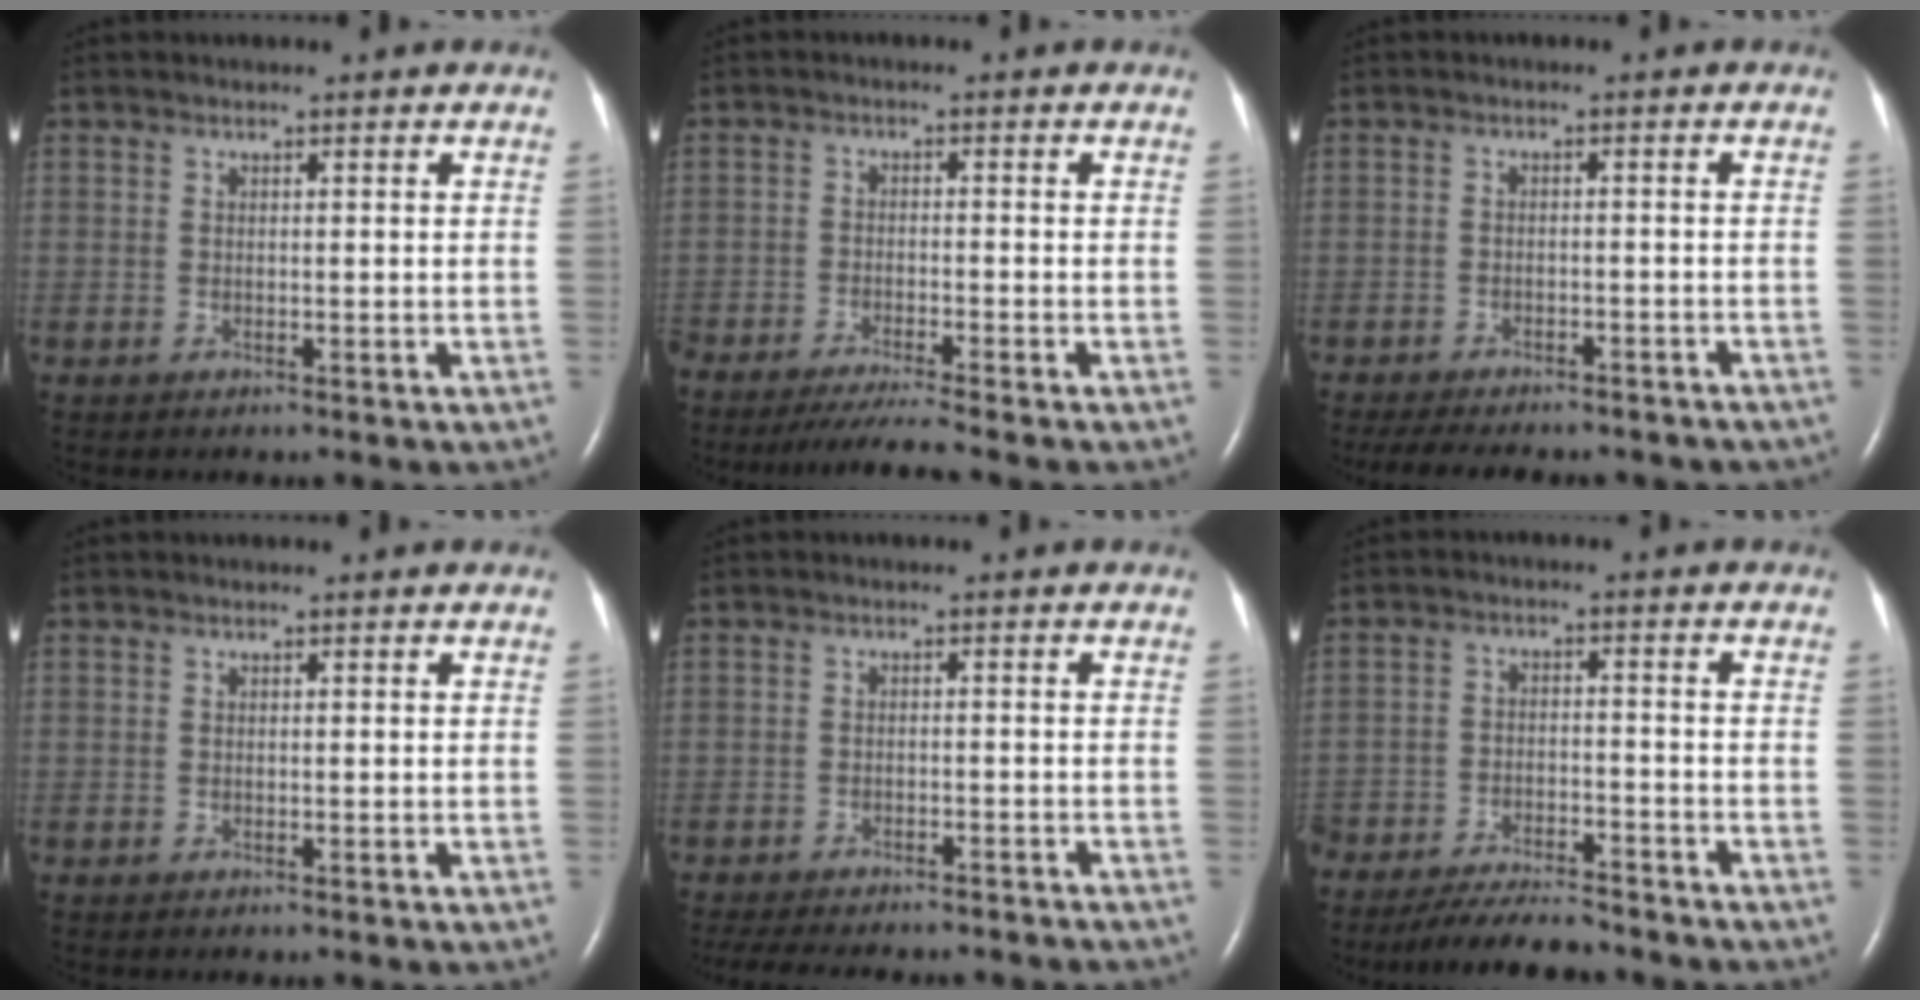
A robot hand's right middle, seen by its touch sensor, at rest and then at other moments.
{"total": 6.8, "force": [-5.9, -1.3, 3.1], "torque": [-0.041, -0.025, -0.099]}
{"total": 16.3, "force": [-13.9, 5.0, 6.9], "torque": [-0.148, -0.012, -0.174]}
{"total": 0.0}
{"total": 16.1, "force": [-14.2, 3.6, 6.6], "torque": [-0.141, -0.018, -0.183]}
{"total": 9.8, "force": [-9.0, 1.5, 3.7], "torque": [-0.052, -0.014, -0.143]}